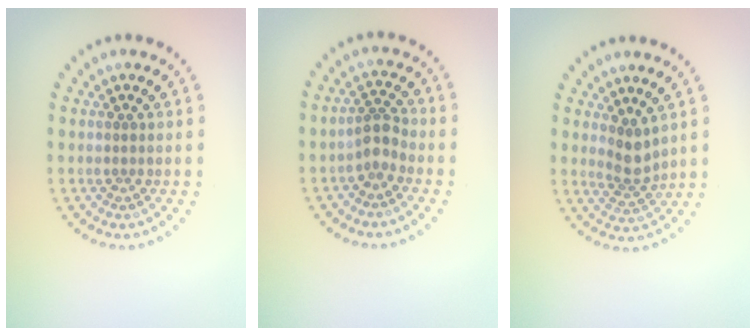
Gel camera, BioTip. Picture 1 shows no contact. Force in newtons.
{"total": 2.1, "press": 1.6, "slide": 1.3}
{"total": 2.5, "press": 1.9, "slide": 1.6}